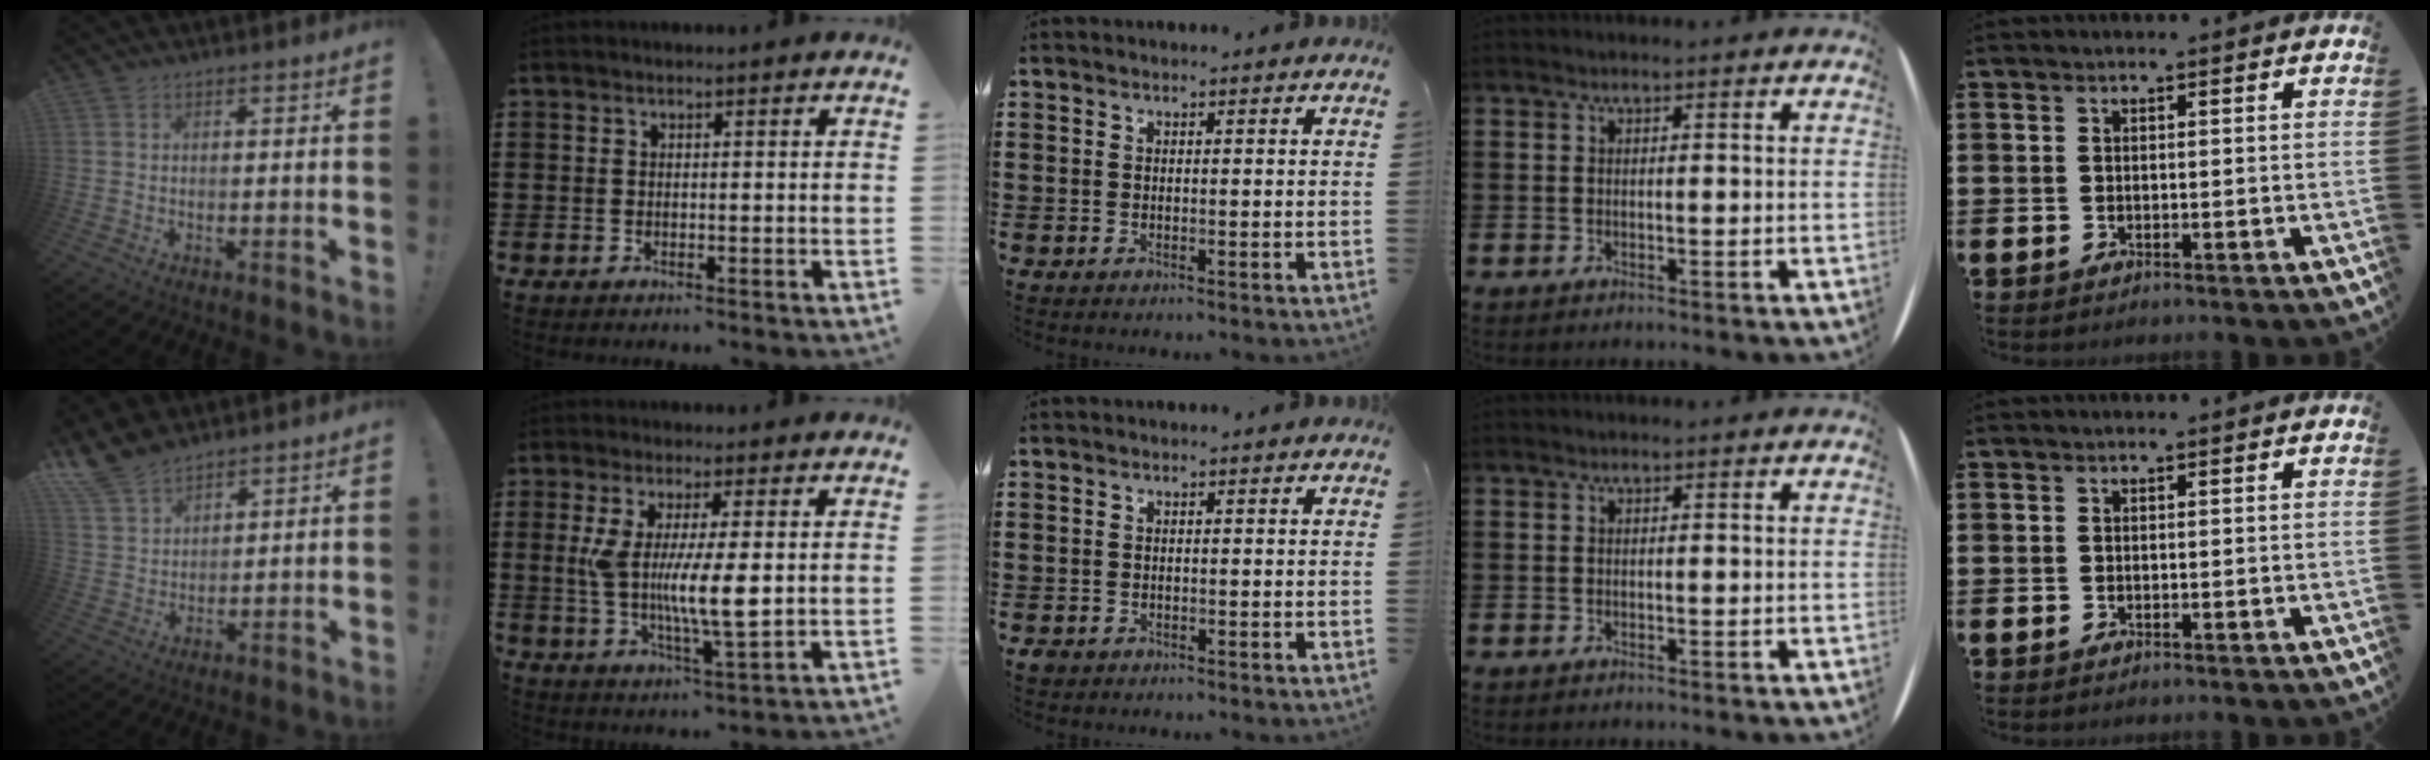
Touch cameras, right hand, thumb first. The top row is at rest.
{"thumb": {"total": 9.4, "force": [7.8, 4.5, 2.8], "torque": [-0.068, -0.046, 0.157]}, "index": {"total": 8.5, "force": [0.5, 1.9, 8.2], "torque": [-0.168, -0.005, 0.003]}, "middle": {"total": 0.8, "force": [-0.6, 0.5, 0.2], "torque": [-0.005, 0.000, -0.013]}}